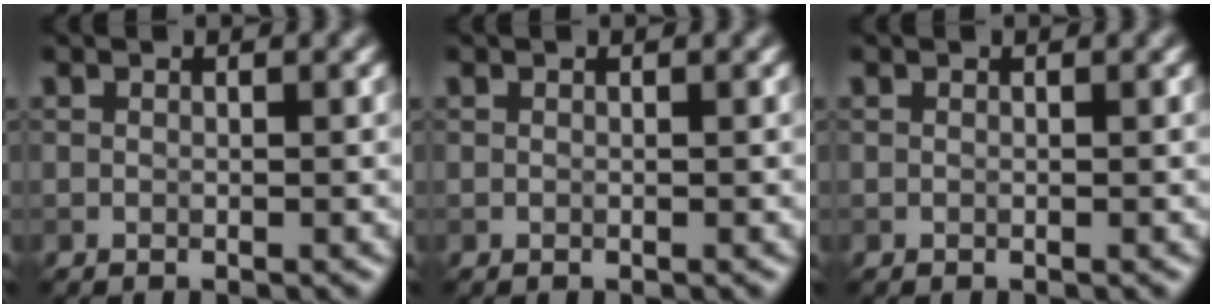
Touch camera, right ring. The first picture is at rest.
{"total": 0.0}
{"total": 0.0}